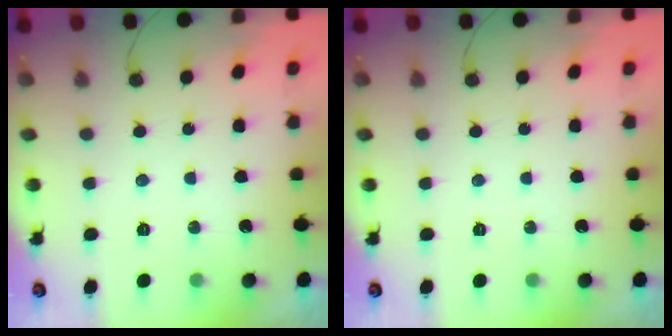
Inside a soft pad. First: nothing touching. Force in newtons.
{"total": 0.0}